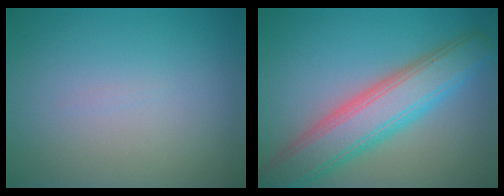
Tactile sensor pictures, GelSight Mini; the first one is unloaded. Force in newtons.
{"total": 7.2, "press": 7.2, "slide": 0.3}